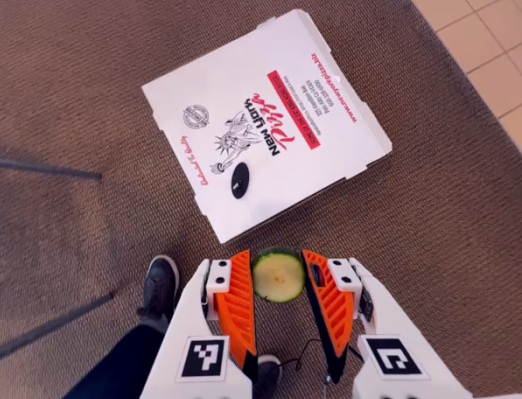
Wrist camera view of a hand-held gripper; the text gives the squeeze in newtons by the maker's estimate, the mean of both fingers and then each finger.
{"total": 6.9, "left": 6.9, "right": 7.0}